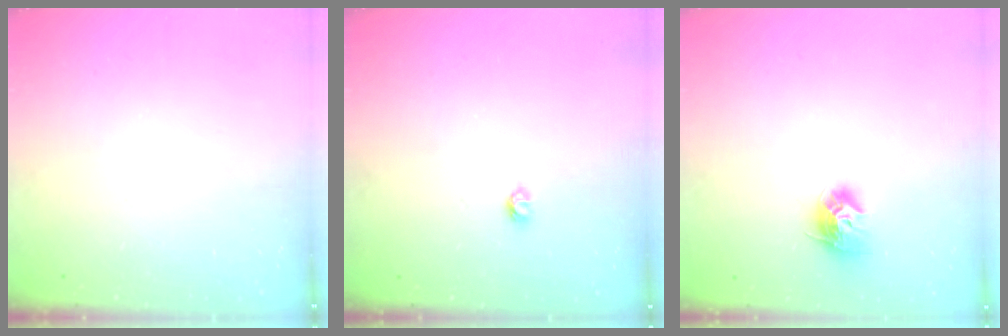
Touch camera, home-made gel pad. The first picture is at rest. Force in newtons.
{"total": 3.0, "press": 3.0, "slide": 0.4}
{"total": 9.4, "press": 9.4, "slide": 0.6}